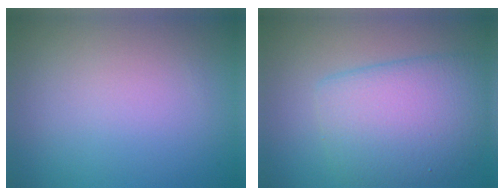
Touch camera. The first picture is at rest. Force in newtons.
{"total": 6.7, "press": 6.7, "slide": 0.1}